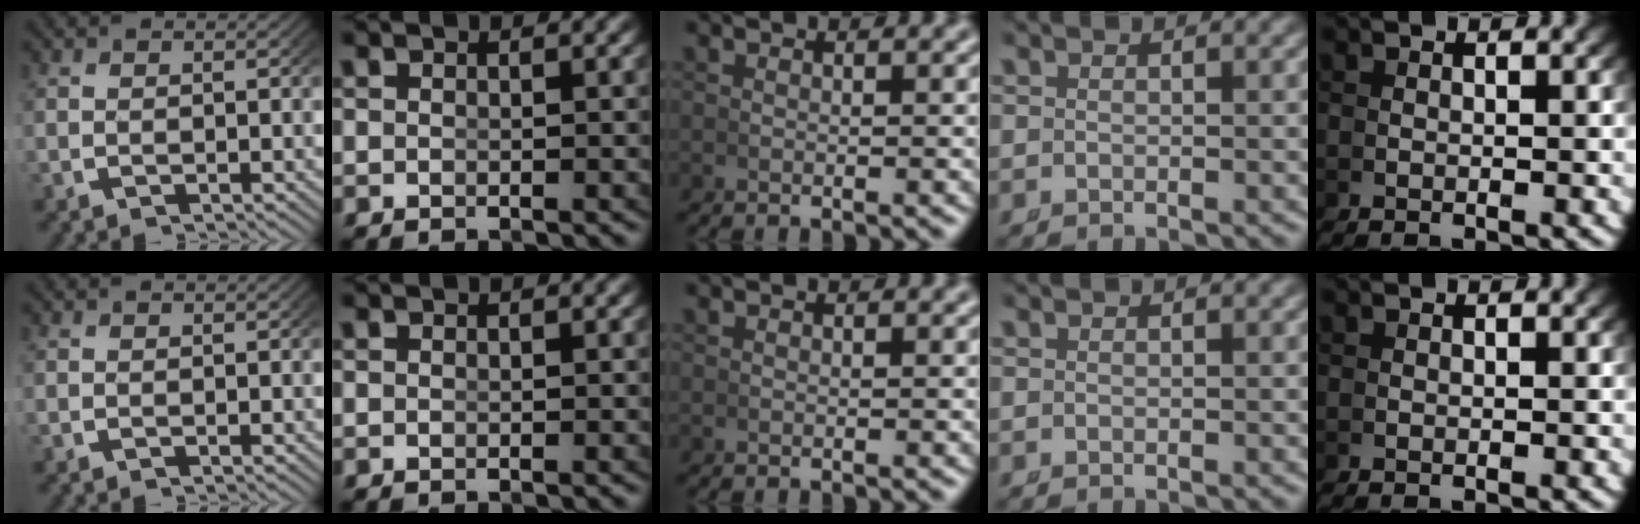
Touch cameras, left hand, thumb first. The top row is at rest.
{}